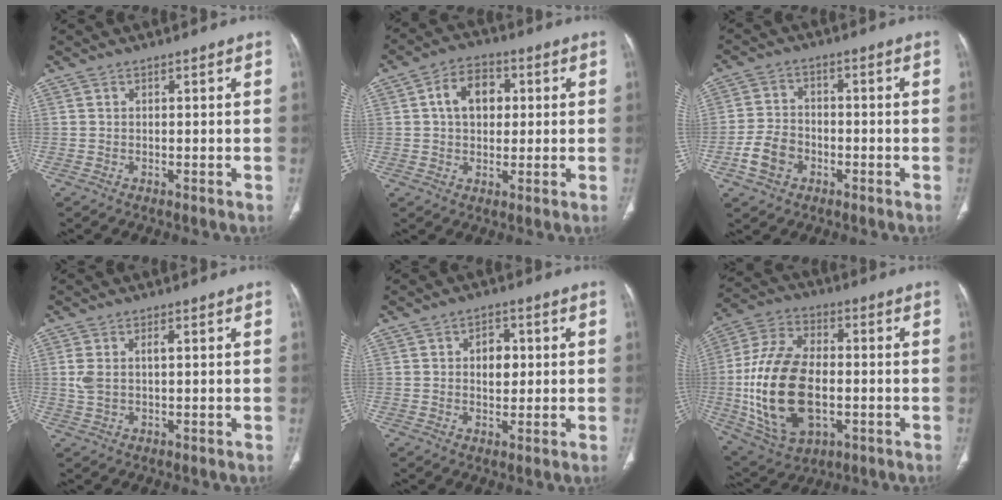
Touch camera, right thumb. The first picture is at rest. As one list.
[{"total": 8.4, "force": [1.5, 6.0, 5.7], "torque": [-0.066, 0.012, 0.019]}, {"total": 6.9, "force": [-2.8, 5.2, 3.6], "torque": [-0.063, 0.021, -0.050]}, {"total": 4.0, "force": [0.7, 2.0, 3.4], "torque": [-0.089, 0.010, 0.018]}, {"total": 4.9, "force": [0.8, 3.4, 3.4], "torque": [-0.026, 0.000, 0.009]}, {"total": 22.1, "force": [-2.9, 13.2, 17.5], "torque": [-0.333, 0.011, -0.037]}]